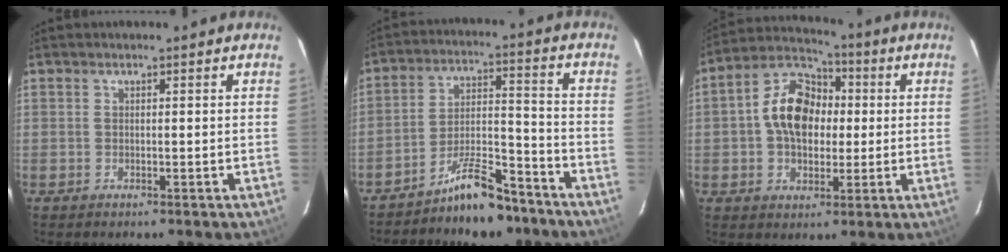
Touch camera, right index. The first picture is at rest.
{"total": 10.3, "force": [-8.5, 2.7, 5.1], "torque": [-0.094, 0.032, -0.138]}
{"total": 12.2, "force": [0.5, 8.7, 8.5], "torque": [-0.165, 0.035, 0.005]}